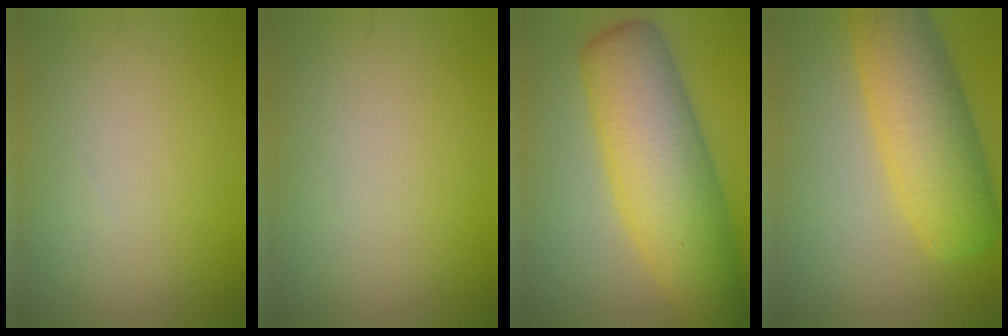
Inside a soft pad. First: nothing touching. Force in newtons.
{"total": 0.0}
{"total": 10.0, "press": 10.0, "slide": 0.2}
{"total": 7.9, "press": 7.9, "slide": 0.2}